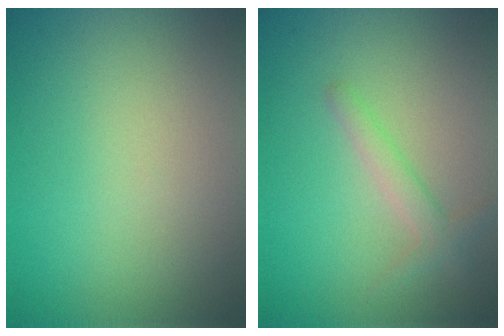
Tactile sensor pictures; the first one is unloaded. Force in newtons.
{"total": 1.8, "press": 1.8, "slide": 0.1}